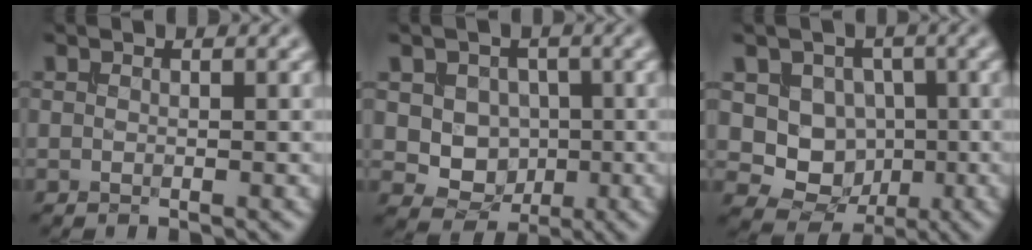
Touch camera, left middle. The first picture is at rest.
{"total": 5.1, "force": [0.5, 4.5, 2.4], "torque": [-0.035, -0.003, 0.006]}
{"total": 6.5, "force": [0.2, 5.7, 3.0], "torque": [-0.034, -0.003, -0.013]}